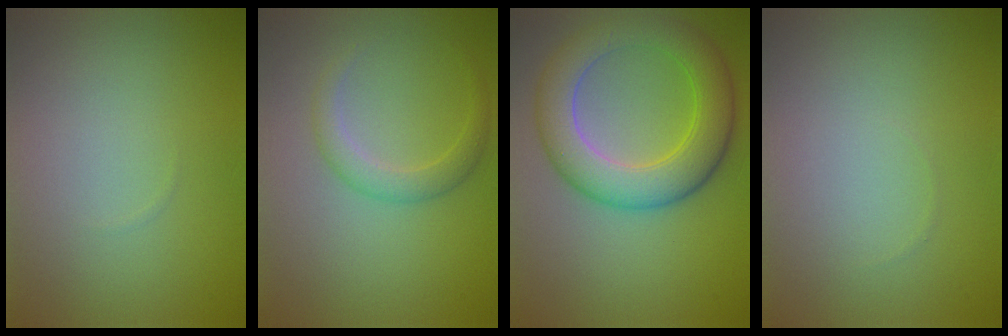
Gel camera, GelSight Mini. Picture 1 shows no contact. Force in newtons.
{"total": 2.0, "press": 2.0, "slide": 0.1}
{"total": 6.8, "press": 6.8, "slide": 0.1}
{"total": 0.0}